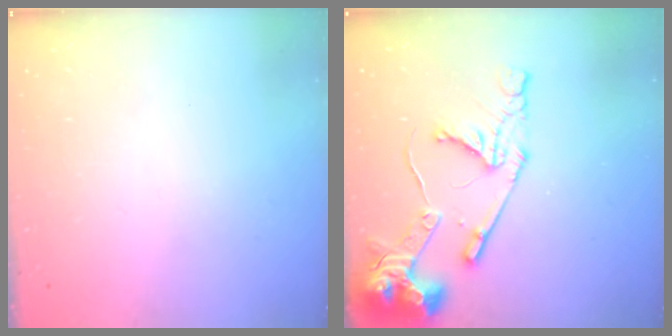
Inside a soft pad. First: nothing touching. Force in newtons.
{"total": 20.4, "press": 20.3, "slide": 2.1}